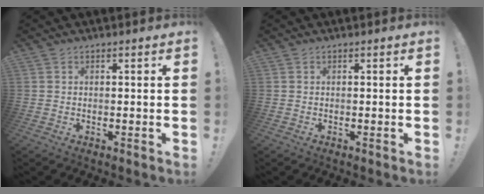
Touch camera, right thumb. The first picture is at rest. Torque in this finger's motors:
{"motor_torque": [0.00, 0.00, 0.00, 0.00, 0.06]}